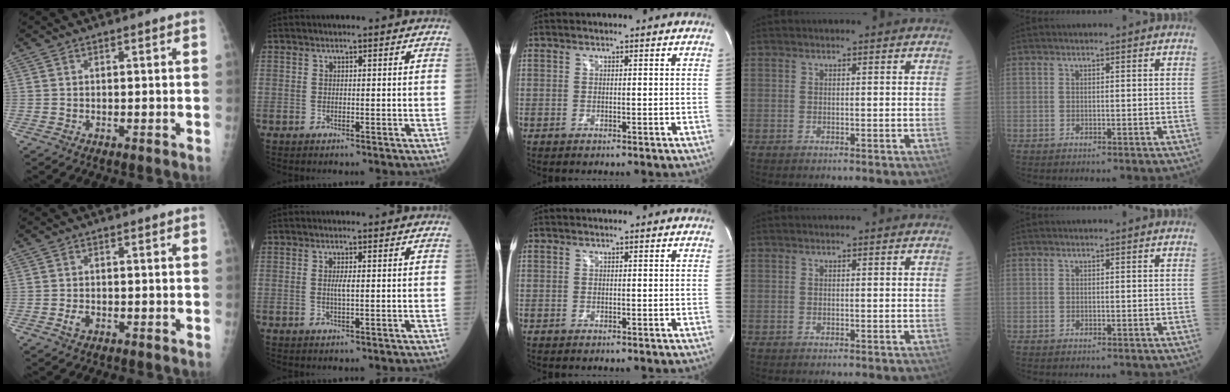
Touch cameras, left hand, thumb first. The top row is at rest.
{"thumb": {"total": 1.8, "force": [-0.6, 1.3, 1.2], "torque": [-0.020, 0.001, -0.010]}, "index": {"total": 1.5, "force": [0.1, 0.1, 1.5], "torque": [-0.034, -0.001, 0.002]}}